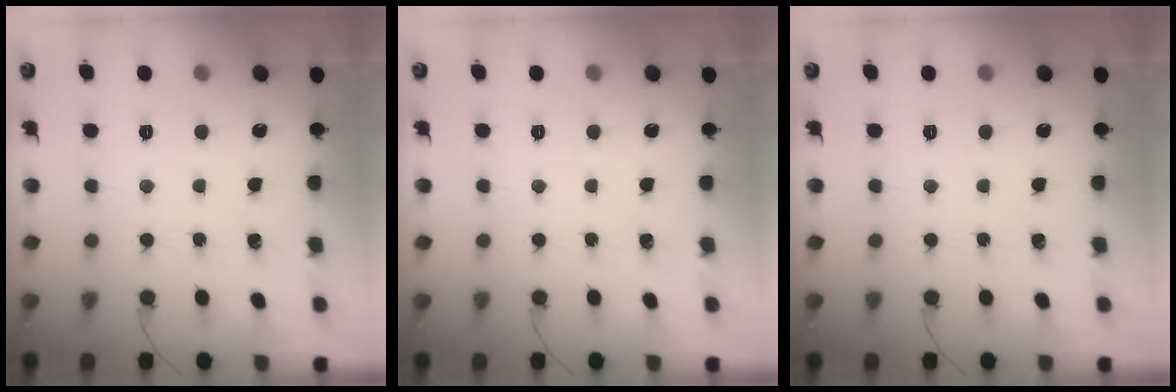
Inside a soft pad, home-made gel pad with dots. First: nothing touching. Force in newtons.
{"total": 0.0}
{"total": 0.0}